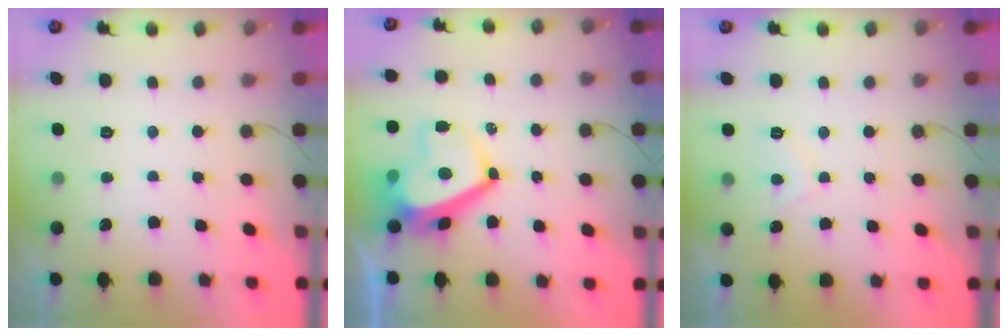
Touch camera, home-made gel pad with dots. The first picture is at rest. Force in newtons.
{"total": 10.4, "press": 10.2, "slide": 2.1}
{"total": 2.6, "press": 2.5, "slide": 0.8}